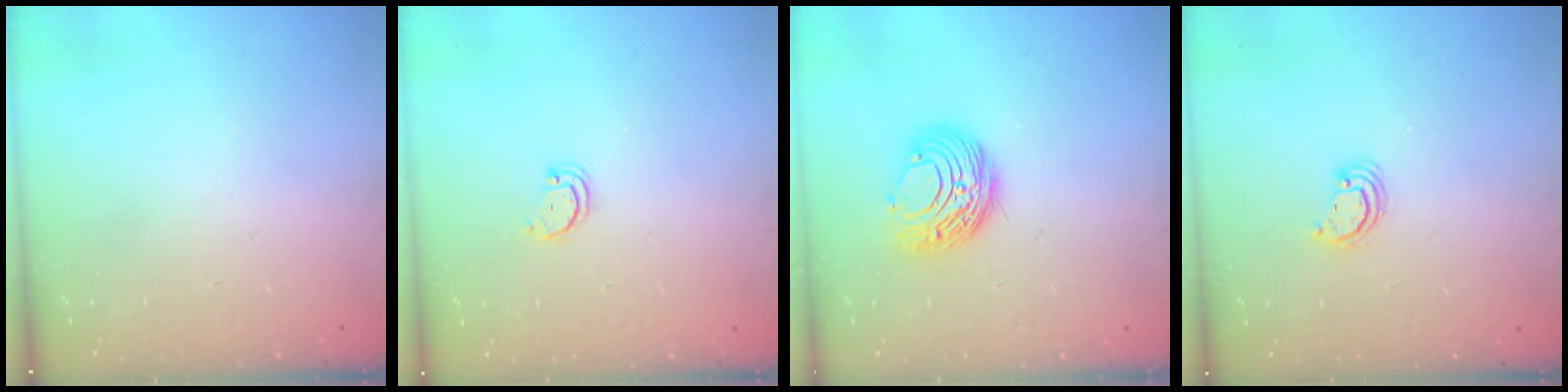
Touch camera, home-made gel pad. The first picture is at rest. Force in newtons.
{"total": 2.2, "press": 2.1, "slide": 0.4}
{"total": 9.0, "press": 9.0, "slide": 0.2}
{"total": 2.5, "press": 2.5, "slide": 0.2}